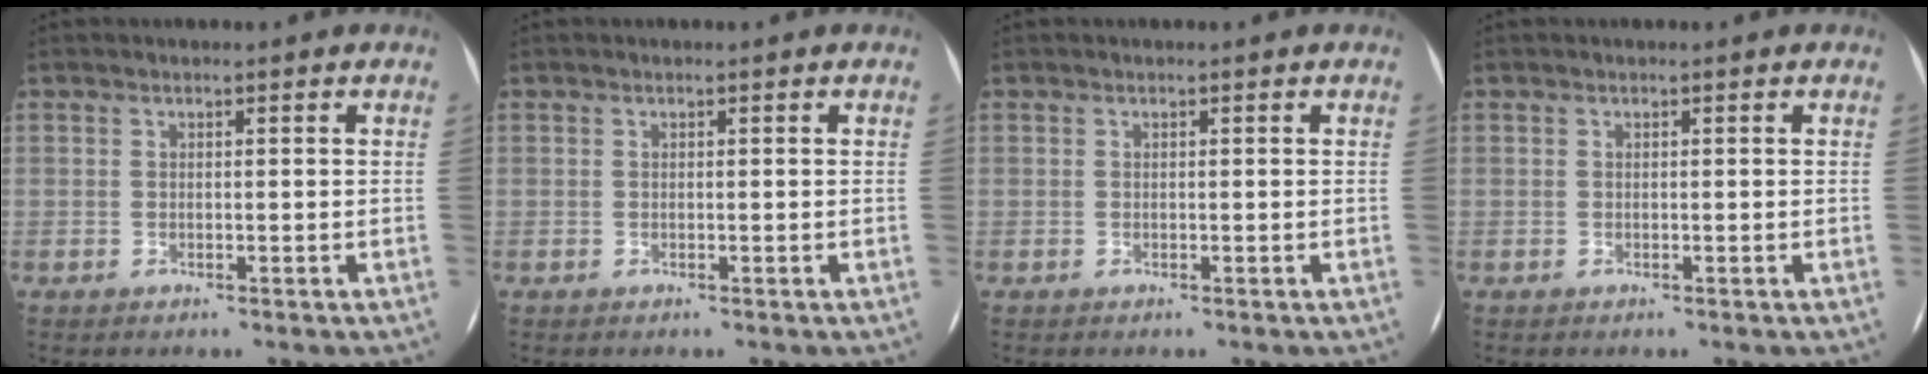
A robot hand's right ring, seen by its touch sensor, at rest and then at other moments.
{"total": 0.0}
{"total": 0.0}
{"total": 0.0}